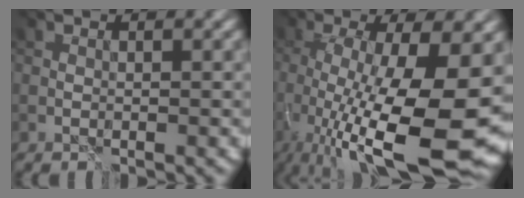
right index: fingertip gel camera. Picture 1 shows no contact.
{"total": 14.8, "force": [-4.0, 4.7, 13.4], "torque": [-0.216, -0.029, -0.053]}